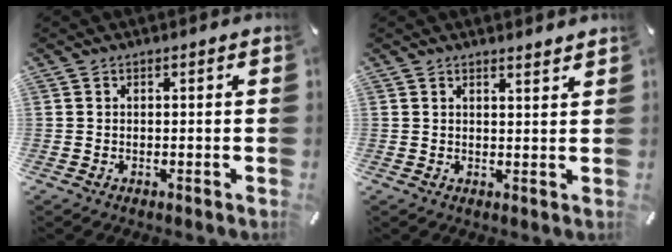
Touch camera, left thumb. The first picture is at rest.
{"total": 1.9, "force": [1.8, 0.0, 0.4], "torque": [-0.009, -0.010, 0.034]}